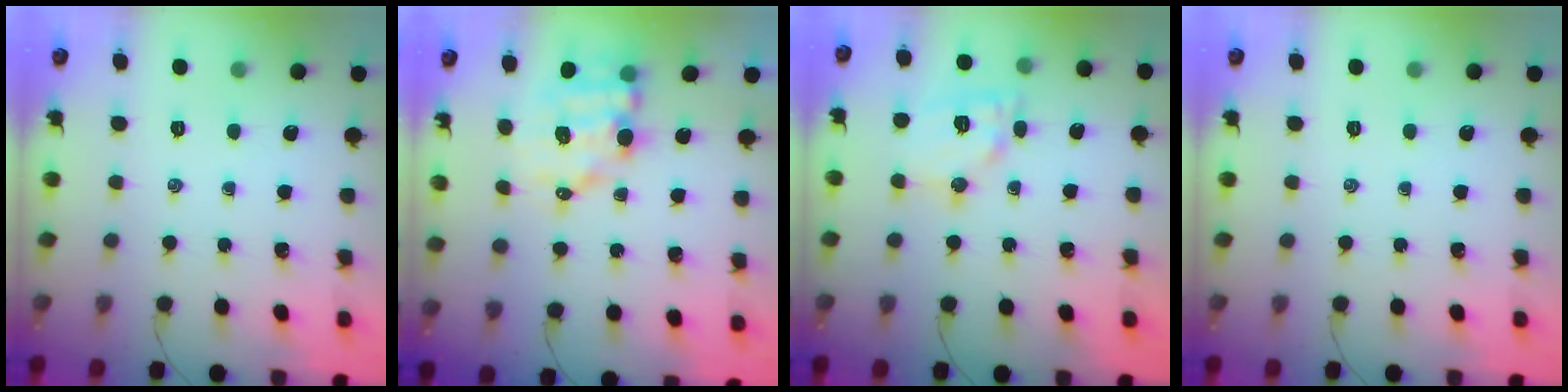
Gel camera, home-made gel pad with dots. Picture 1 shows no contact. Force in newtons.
{"total": 9.5, "press": 9.4, "slide": 1.7}
{"total": 11.3, "press": 11.3, "slide": 0.7}
{"total": 0.0}